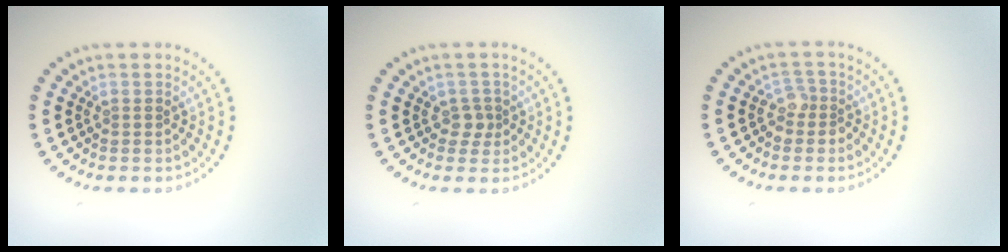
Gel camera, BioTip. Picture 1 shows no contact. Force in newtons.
{"total": 1.4, "press": 1.1, "slide": 0.9}
{"total": 1.7, "press": 1.4, "slide": 1.0}